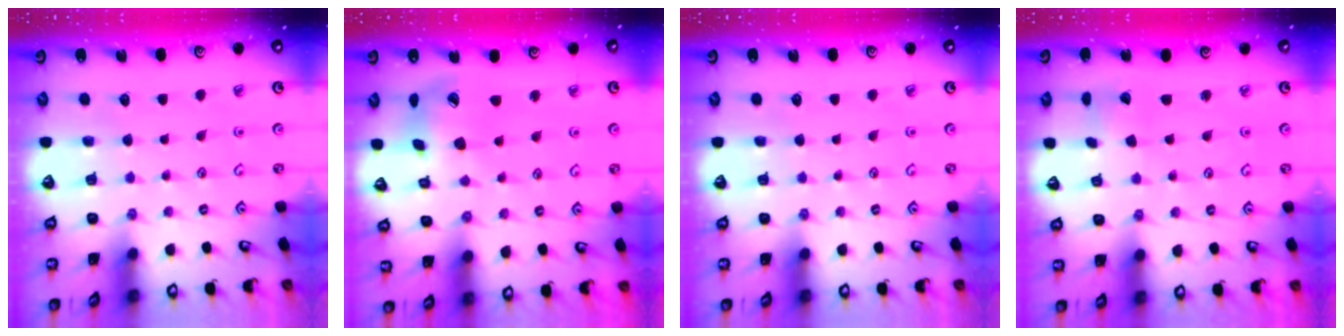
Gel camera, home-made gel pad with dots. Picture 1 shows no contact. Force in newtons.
{"total": 13.1, "press": 13.0, "slide": 1.8}
{"total": 0.0}
{"total": 2.6, "press": 2.6, "slide": 0.3}